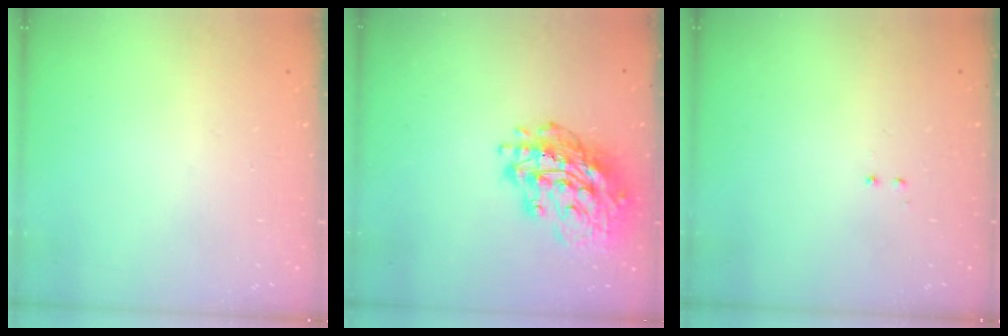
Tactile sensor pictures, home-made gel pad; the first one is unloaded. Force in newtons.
{"total": 19.1, "press": 19.0, "slide": 1.9}
{"total": 0.5, "press": 0.5, "slide": 0.3}